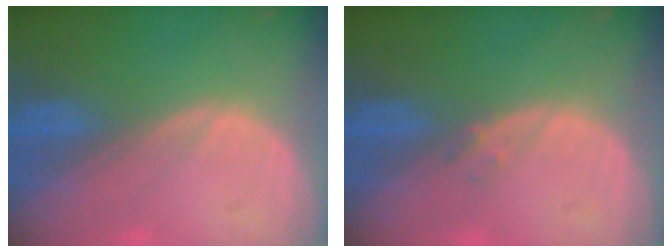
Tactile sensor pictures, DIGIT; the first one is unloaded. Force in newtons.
{"total": 0.9, "press": 0.9, "slide": 0.2}